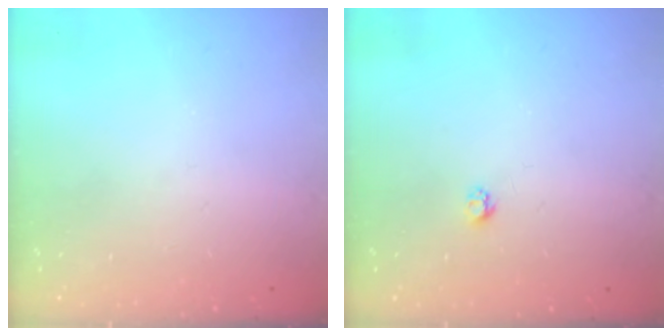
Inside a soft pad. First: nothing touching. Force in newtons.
{"total": 2.7, "press": 2.7, "slide": 0.4}